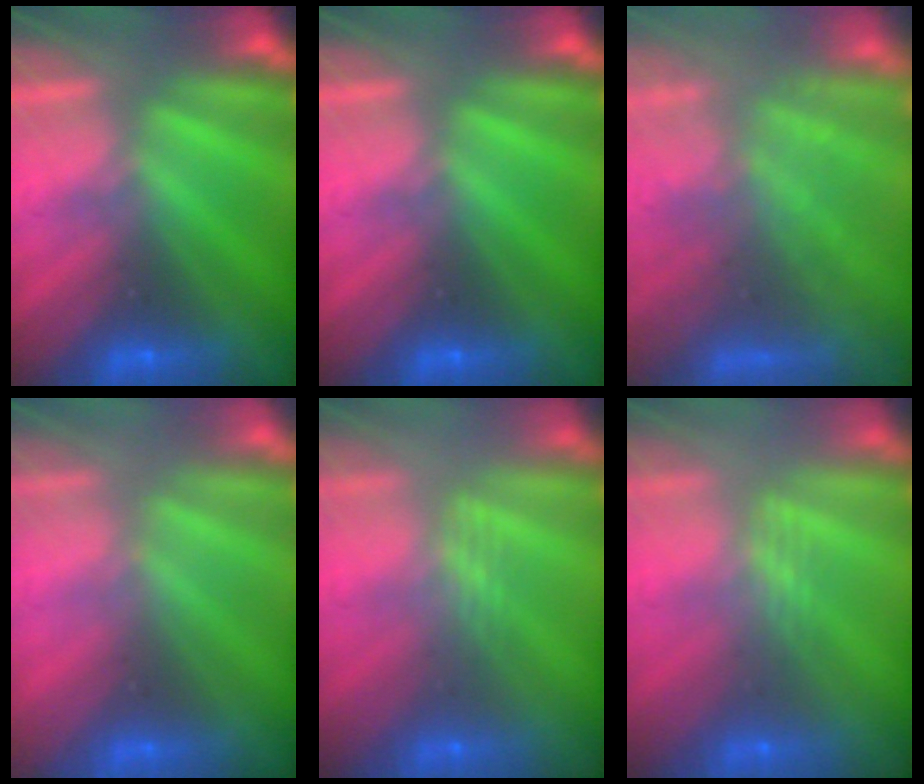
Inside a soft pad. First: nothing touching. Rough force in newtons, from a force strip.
{"total": 0.0}
{"total": 10.2}
{"total": 2.5}
{"total": 2.4}
{"total": 2.4}